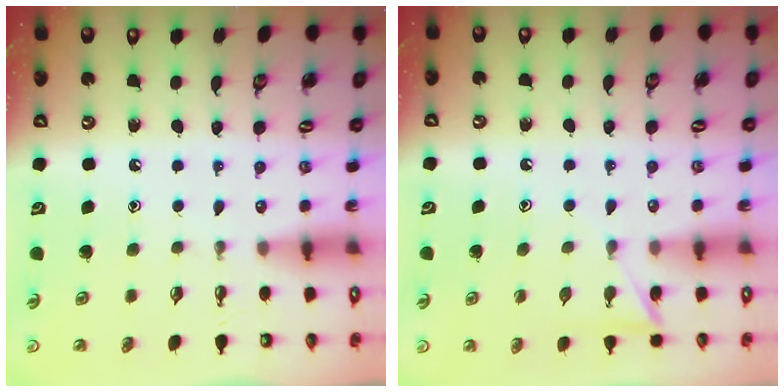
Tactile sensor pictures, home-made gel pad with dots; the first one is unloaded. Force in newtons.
{"total": 6.8, "press": 6.8, "slide": 0.5}